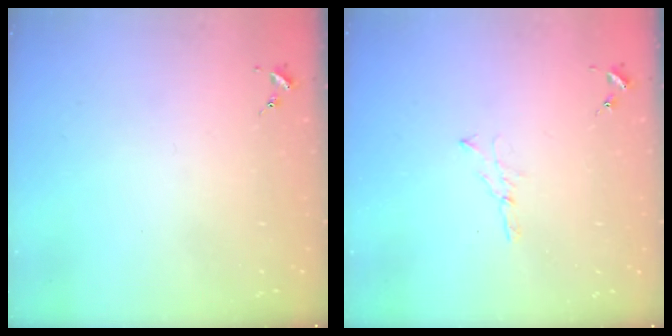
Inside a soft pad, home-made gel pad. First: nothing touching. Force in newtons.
{"total": 3.0, "press": 3.0, "slide": 0.3}